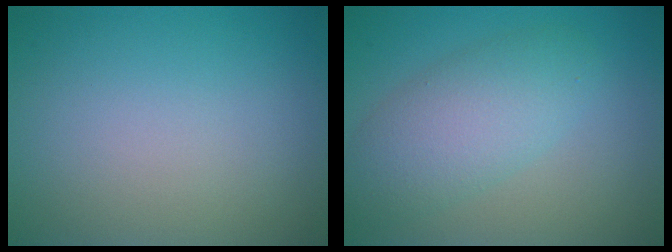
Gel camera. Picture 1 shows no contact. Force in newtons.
{"total": 4.9, "press": 4.9, "slide": 0.2}